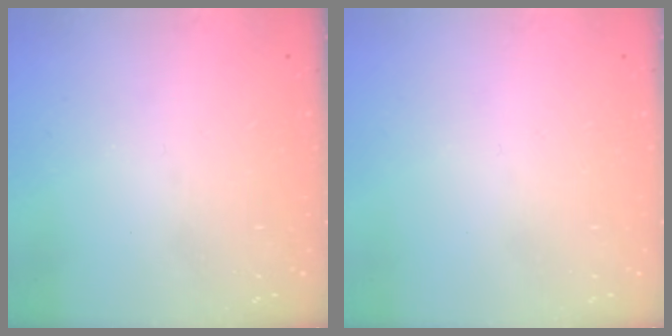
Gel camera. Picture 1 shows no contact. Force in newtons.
{"total": 1.6, "press": 1.6, "slide": 0.1}